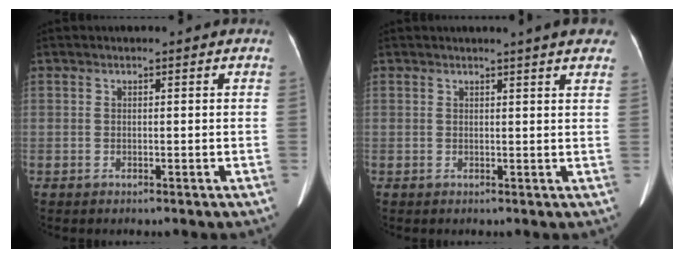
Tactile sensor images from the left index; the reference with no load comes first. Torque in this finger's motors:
{"motor_torque": [0.76, -0.85, 0.37, 0.09]}